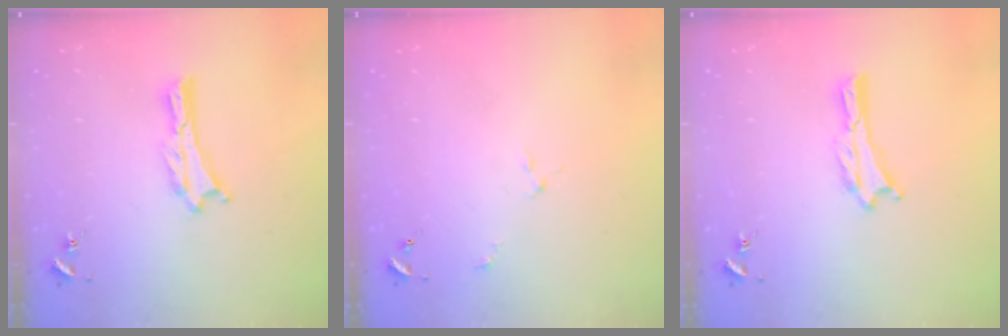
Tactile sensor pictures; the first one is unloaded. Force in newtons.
{"total": 2.0, "press": 2.0, "slide": 0.1}
{"total": 0.0}